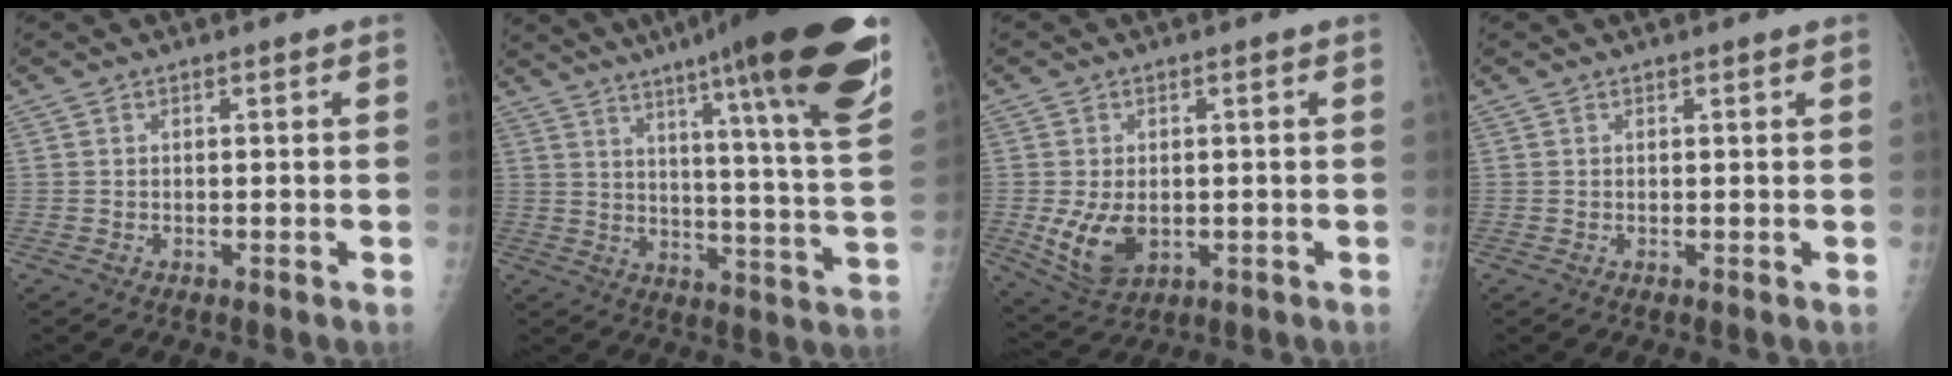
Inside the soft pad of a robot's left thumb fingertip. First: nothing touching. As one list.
[{"total": 28.3, "force": [18.1, 2.2, 21.6], "torque": [-0.279, -0.081, 0.252]}, {"total": 8.0, "force": [-1.1, 5.2, 6.0], "torque": [-0.106, -0.012, -0.003]}, {"total": 0.6, "force": [0.4, 0.0, 0.4], "torque": [-0.009, 0.000, 0.007]}]